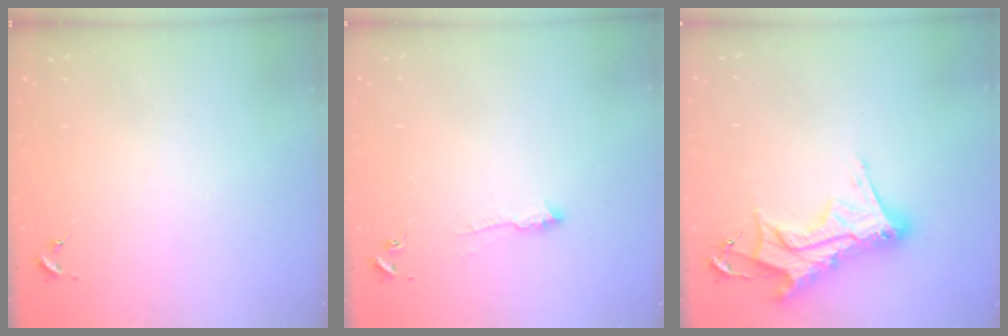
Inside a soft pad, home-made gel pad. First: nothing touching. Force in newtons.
{"total": 5.3, "press": 5.2, "slide": 0.6}
{"total": 15.9, "press": 15.9, "slide": 1.3}